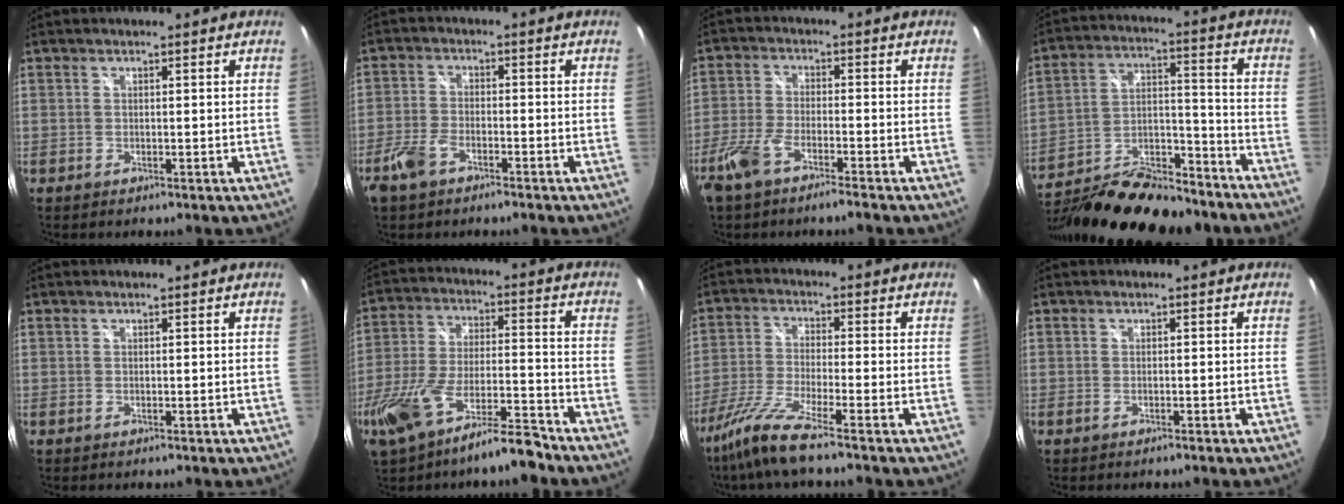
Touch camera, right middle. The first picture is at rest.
{"total": 5.7, "force": [-3.8, 2.5, 3.4], "torque": [-0.088, -0.002, -0.074]}
{"total": 6.4, "force": [-4.7, 1.3, 4.1], "torque": [-0.105, -0.004, -0.095]}
{"total": 25.9, "force": [-20.9, 7.1, 13.6], "torque": [-0.256, -0.027, -0.331]}
{"total": 0.0}
{"total": 14.9, "force": [-11.0, 3.3, 9.5], "torque": [-0.202, -0.019, -0.189]}
{"total": 9.0, "force": [-6.9, -0.6, 5.8], "torque": [-0.127, -0.022, -0.134]}
{"total": 0.8, "force": [-0.6, 0.2, 0.4], "torque": [-0.007, -0.002, -0.013]}